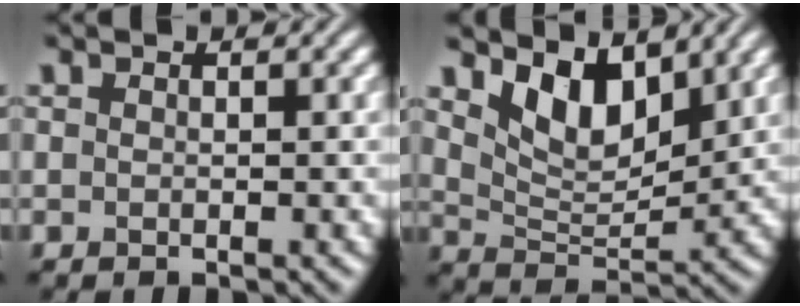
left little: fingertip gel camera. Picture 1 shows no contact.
{"total": 5.3, "force": [3.2, 2.5, 3.3], "torque": [-0.071, -0.014, 0.054]}